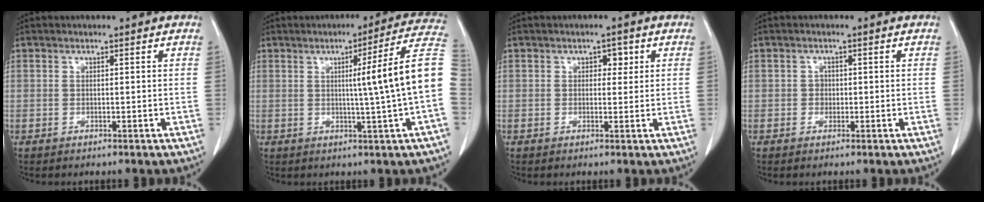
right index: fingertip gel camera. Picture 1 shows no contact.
{"total": 12.7, "force": [0.2, -2.2, 12.5], "torque": [-0.159, 0.012, -0.002]}
{"total": 2.0, "force": [0.7, 1.3, 1.3], "torque": [-0.014, 0.007, 0.007]}
{"total": 1.3, "force": [-0.1, 1.2, 0.4], "torque": [-0.003, 0.004, -0.002]}